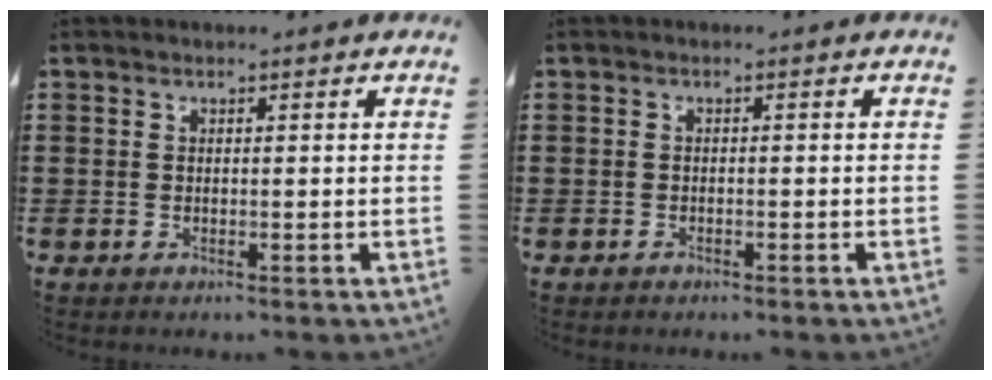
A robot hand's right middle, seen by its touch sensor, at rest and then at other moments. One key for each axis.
{"total": 0.8, "fx": -0.7, "fy": 0.4, "fz": 0.1, "tx": -0.002, "ty": 0.001, "tz": -0.016}